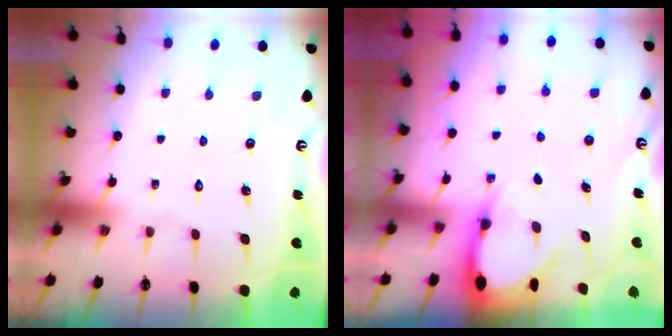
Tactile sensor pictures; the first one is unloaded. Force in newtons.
{"total": 3.1, "press": 3.1, "slide": 0.2}